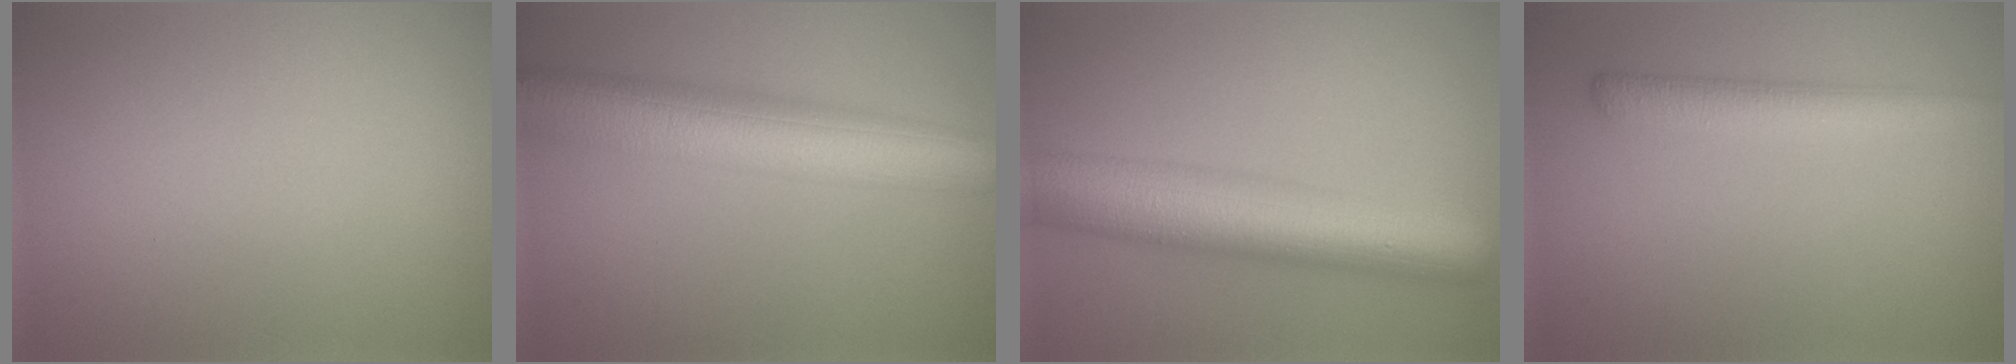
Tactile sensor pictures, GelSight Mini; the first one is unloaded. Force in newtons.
{"total": 9.0, "press": 8.9, "slide": 0.3}
{"total": 9.9, "press": 9.9, "slide": 0.2}
{"total": 2.8, "press": 2.8, "slide": 0.1}